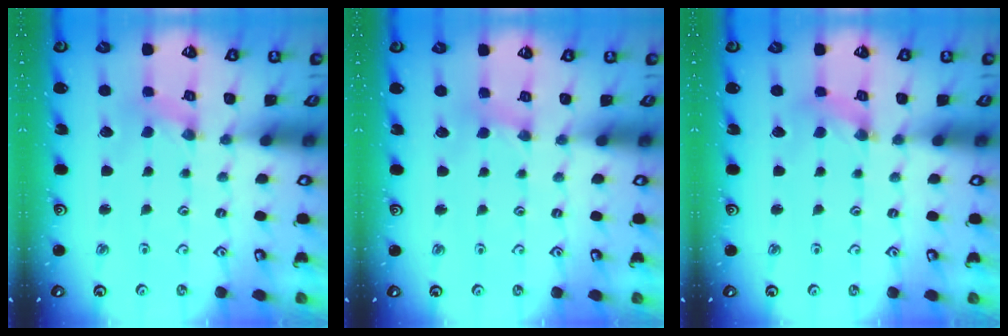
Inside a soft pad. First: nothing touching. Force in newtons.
{"total": 2.1, "press": 2.1, "slide": 0.4}
{"total": 1.4, "press": 1.3, "slide": 0.3}